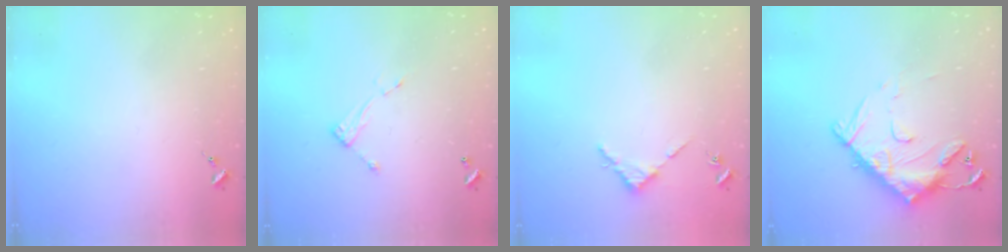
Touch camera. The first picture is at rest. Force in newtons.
{"total": 6.1, "press": 6.1, "slide": 0.2}
{"total": 2.7, "press": 2.7, "slide": 0.3}
{"total": 15.5, "press": 15.4, "slide": 1.5}